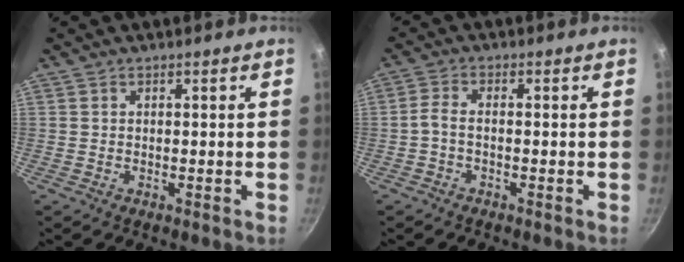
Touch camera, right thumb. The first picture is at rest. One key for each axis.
{"total": 2.6, "fx": -1.0, "fy": 1.1, "fz": 2.2, "tx": -0.058, "ty": 0.013, "tz": -0.029}